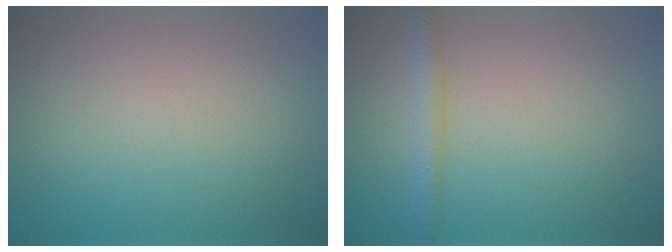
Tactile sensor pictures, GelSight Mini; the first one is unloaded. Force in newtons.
{"total": 1.8, "press": 1.8, "slide": 0.1}